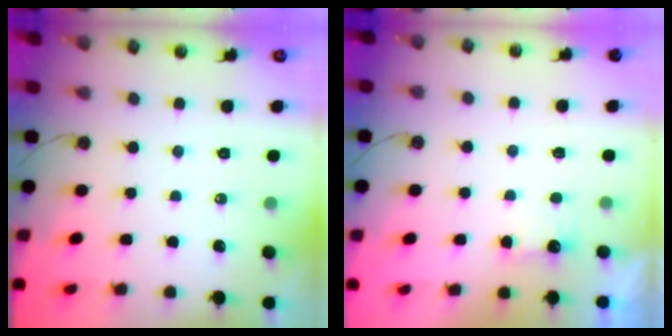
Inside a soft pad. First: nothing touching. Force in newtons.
{"total": 2.3, "press": 2.2, "slide": 0.8}